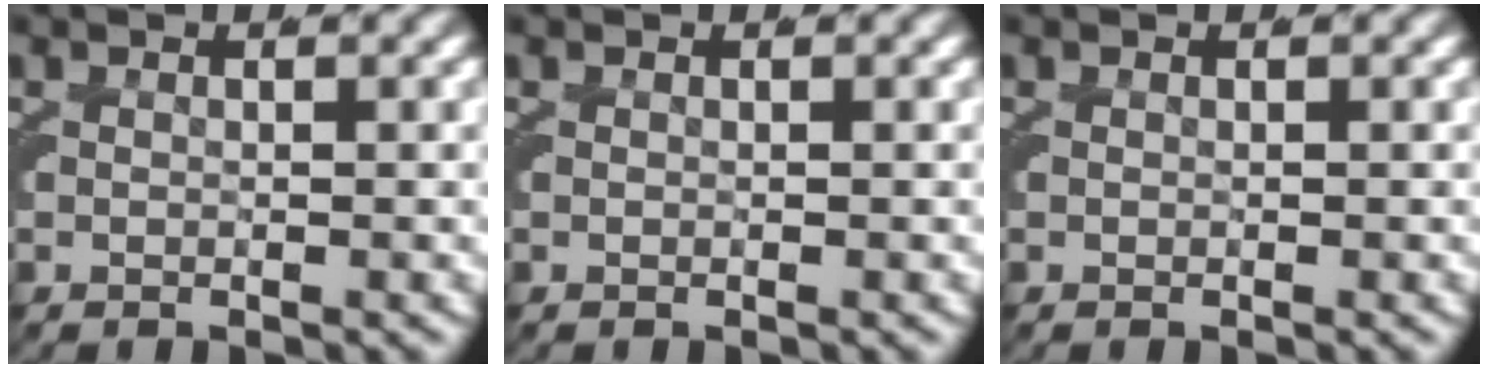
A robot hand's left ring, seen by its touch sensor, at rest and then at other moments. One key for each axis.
{"total": 0.0}
{"total": 0.0}